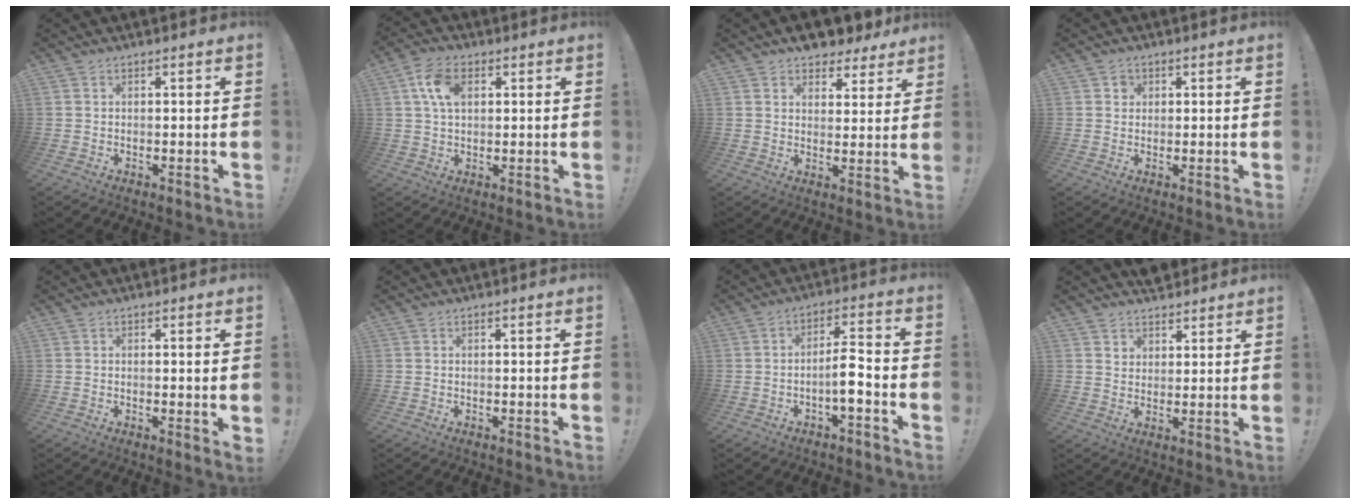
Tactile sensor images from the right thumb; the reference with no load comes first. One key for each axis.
{"total": 8.7, "fx": 2.5, "fy": 5.7, "fz": 6.1, "tx": -0.110, "ty": 0.006, "tz": 0.047}
{"total": 7.1, "fx": 6.2, "fy": 3.3, "fz": 1.2, "tx": -0.017, "ty": -0.049, "tz": 0.114}
{"total": 2.2, "fx": 0.8, "fy": 2.0, "fz": 0.5, "tx": 0.003, "ty": -0.005, "tz": 0.011}
{"total": 1.1, "fx": 0.6, "fy": 0.0, "fz": 1.0, "tx": -0.012, "ty": -0.002, "tz": 0.007}
{"total": 0.0}
{"total": 7.6, "fx": -2.7, "fy": 2.1, "fz": 6.8, "tx": -0.117, "ty": 0.019, "tz": -0.043}
{"total": 5.0, "fx": 4.2, "fy": 2.8, "fz": 0.0, "tx": 0.010, "ty": -0.033, "tz": 0.076}